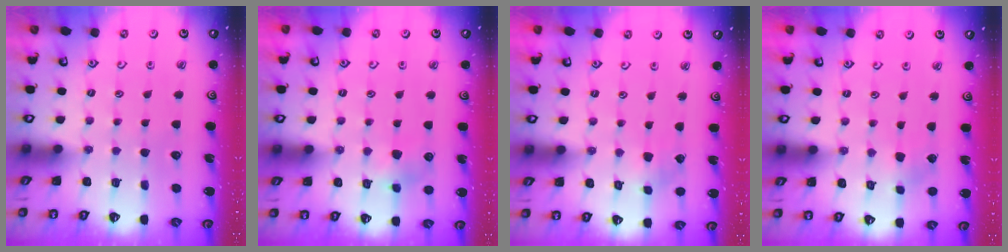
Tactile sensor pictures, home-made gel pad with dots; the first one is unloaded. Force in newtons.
{"total": 5.1, "press": 5.1, "slide": 0.5}
{"total": 1.7, "press": 1.6, "slide": 0.2}
{"total": 2.1, "press": 2.1, "slide": 0.3}